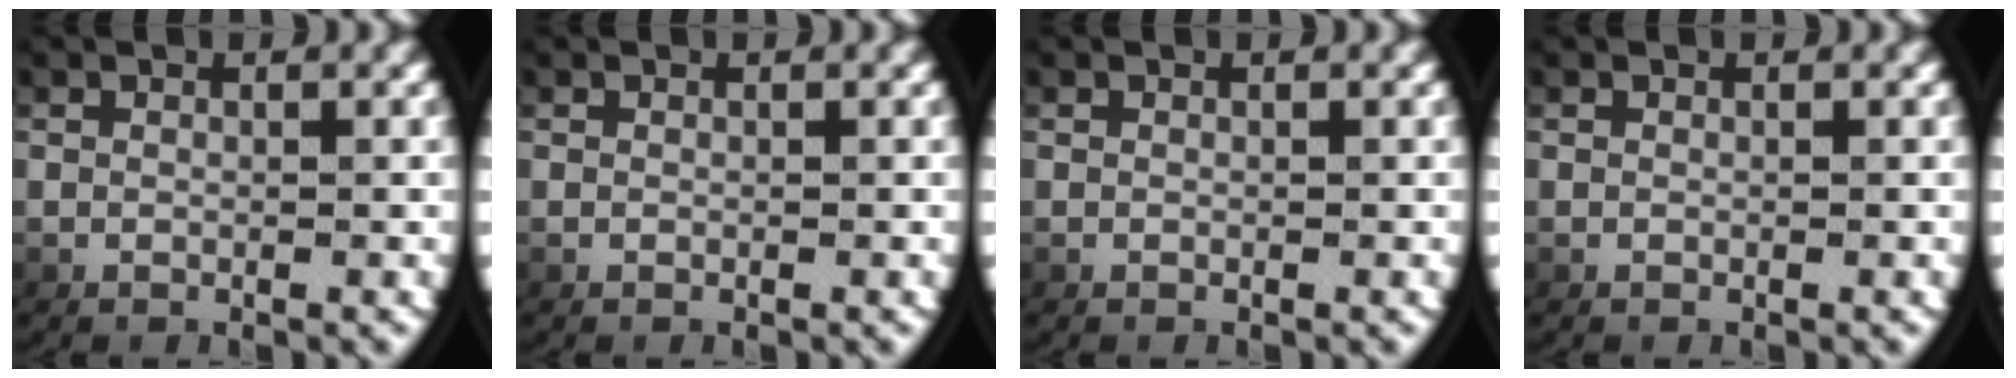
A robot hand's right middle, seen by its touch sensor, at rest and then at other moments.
{"total": 0.0}
{"total": 0.0}
{"total": 0.0}